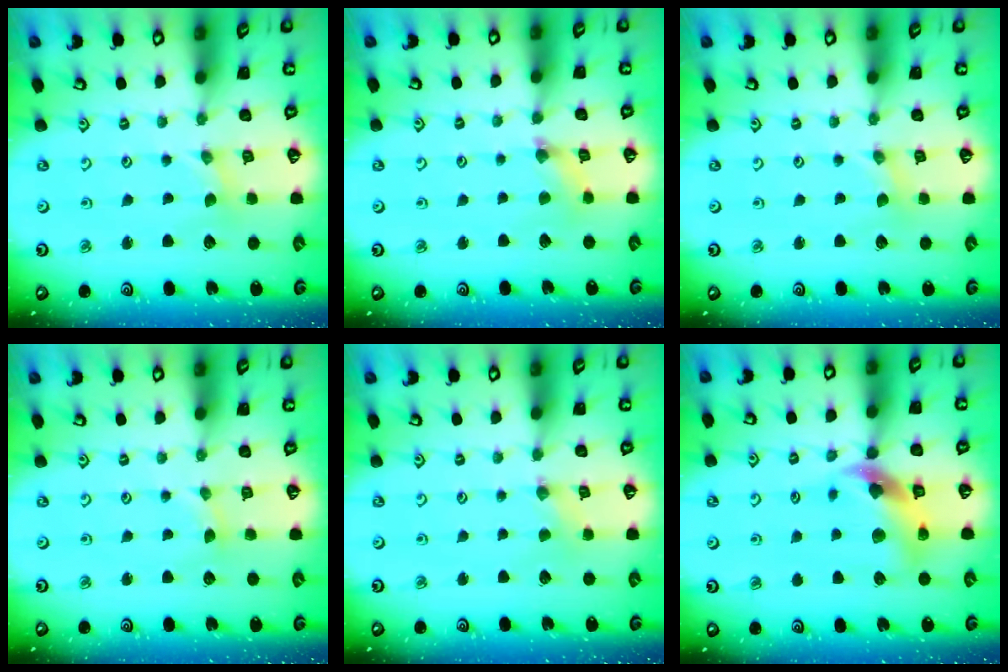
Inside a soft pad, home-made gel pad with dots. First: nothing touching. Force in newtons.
{"total": 2.4, "press": 2.4, "slide": 0.2}
{"total": 0.0}
{"total": 2.3, "press": 2.3, "slide": 0.3}
{"total": 1.5, "press": 1.5, "slide": 0.3}
{"total": 11.5, "press": 11.4, "slide": 1.5}